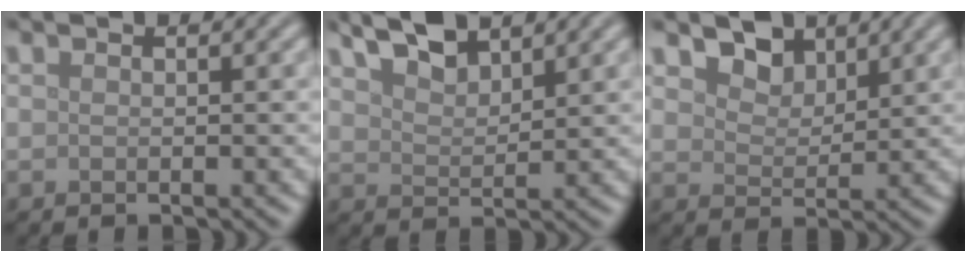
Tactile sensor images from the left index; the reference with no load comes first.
{"total": 4.3, "force": [3.5, 1.4, 2.1], "torque": [-0.048, 0.010, 0.065]}
{"total": 3.3, "force": [2.3, 1.9, 1.3], "torque": [-0.036, -0.005, 0.037]}